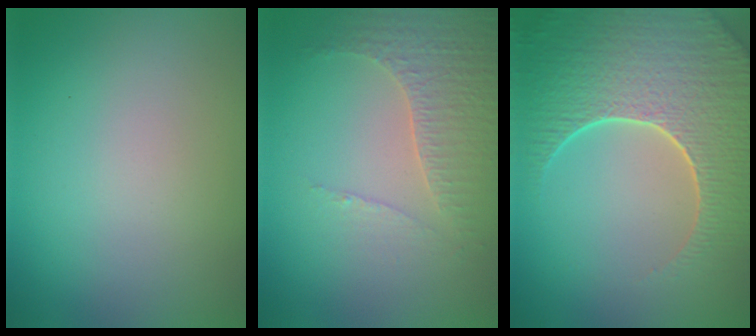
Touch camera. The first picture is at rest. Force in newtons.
{"total": 4.3, "press": 3.0, "slide": 3.0}
{"total": 9.0, "press": 6.2, "slide": 6.5}